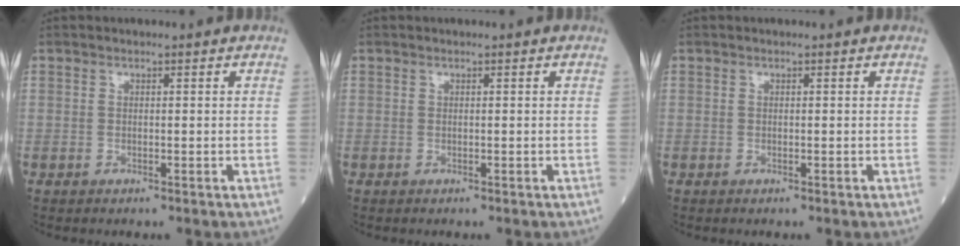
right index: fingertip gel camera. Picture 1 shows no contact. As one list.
[{"total": 0.0}, {"total": 0.0}]